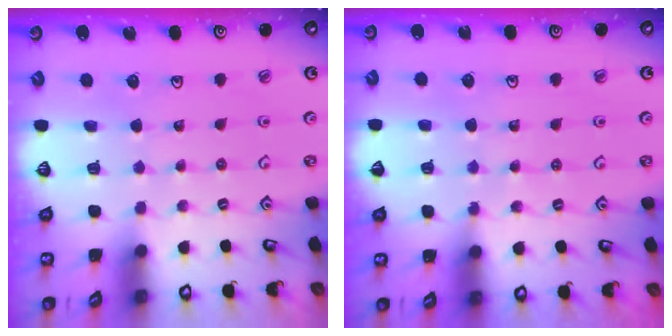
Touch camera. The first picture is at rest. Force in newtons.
{"total": 4.9, "press": 4.9, "slide": 0.8}